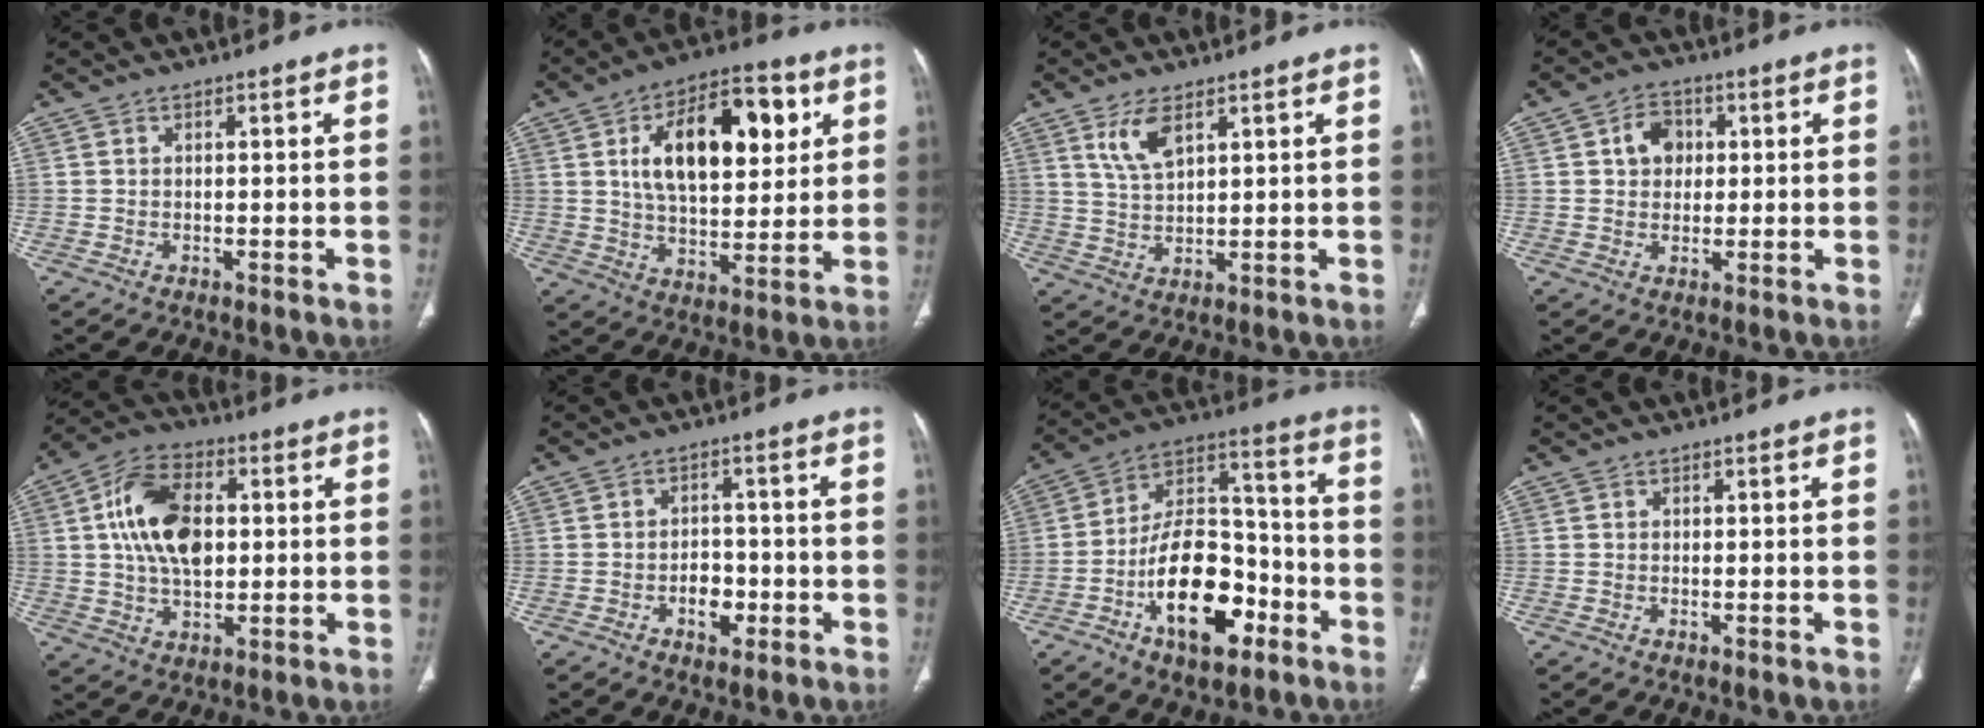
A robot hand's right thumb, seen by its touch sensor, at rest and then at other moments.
{"total": 19.9, "force": [5.9, 10.4, 15.9], "torque": [-0.209, -0.005, 0.094]}
{"total": 5.9, "force": [3.3, 2.4, 4.2], "torque": [-0.081, -0.017, 0.072]}
{"total": 5.8, "force": [1.3, 4.6, 3.2], "torque": [-0.026, 0.004, 0.018]}
{"total": 14.6, "force": [2.3, 8.9, 11.4], "torque": [-0.189, 0.009, 0.037]}
{"total": 4.9, "force": [-1.8, 3.3, 3.2], "torque": [-0.027, 0.015, -0.028]}
{"total": 19.2, "force": [-8.1, 10.2, 14.1], "torque": [-0.204, 0.059, -0.136]}
{"total": 0.0}